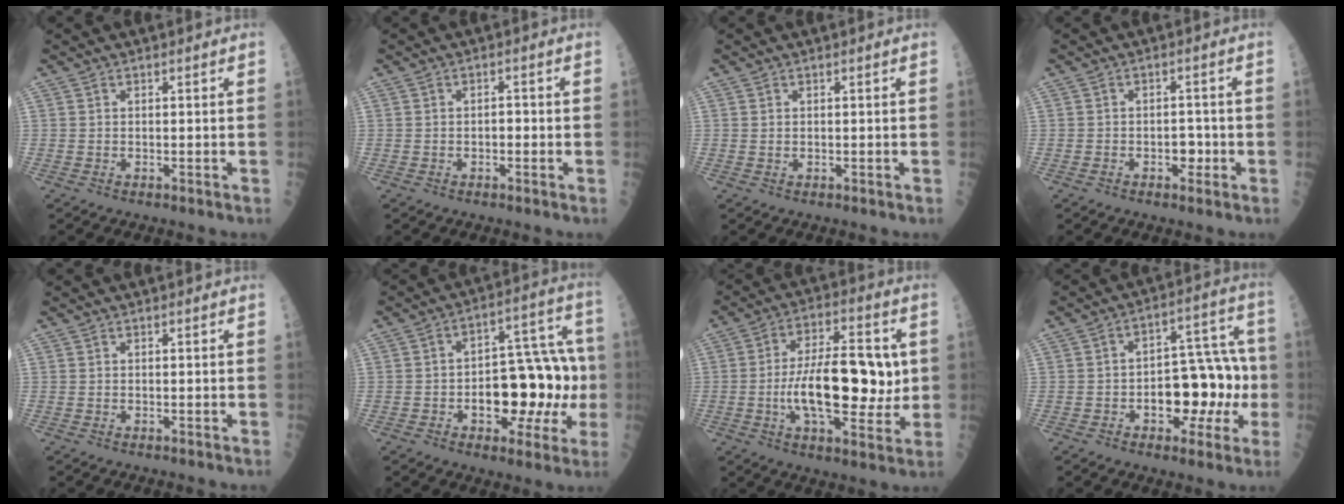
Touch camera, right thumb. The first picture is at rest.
{"total": 1.5, "force": [-0.3, 0.8, 1.2], "torque": [-0.011, 0.004, -0.006]}
{"total": 0.5, "force": [0.2, 0.4, 0.3], "torque": [-0.002, 0.000, 0.005]}
{"total": 2.8, "force": [-0.9, 1.8, 2.0], "torque": [-0.011, 0.010, -0.013]}
{"total": 0.0}
{"total": 18.8, "force": [-3.0, 9.9, 15.7], "torque": [-0.181, 0.049, -0.031]}
{"total": 18.5, "force": [-0.5, 8.0, 16.7], "torque": [-0.248, 0.008, -0.009]}
{"total": 15.2, "force": [-3.0, 8.7, 12.1], "torque": [-0.124, 0.050, -0.036]}